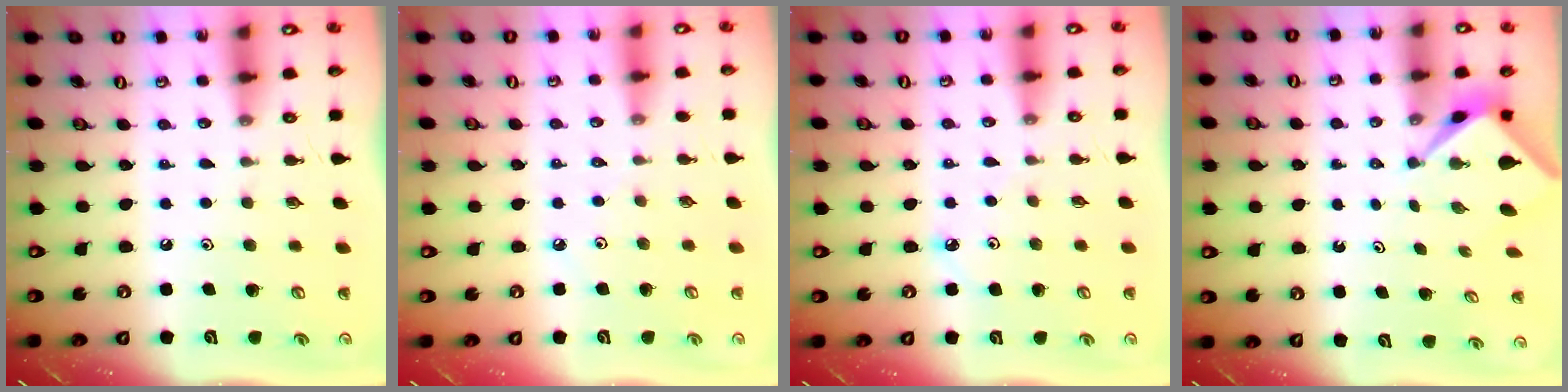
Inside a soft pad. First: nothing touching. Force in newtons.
{"total": 1.9, "press": 1.9, "slide": 0.4}
{"total": 3.9, "press": 3.9, "slide": 0.5}
{"total": 2.1, "press": 2.1, "slide": 0.2}